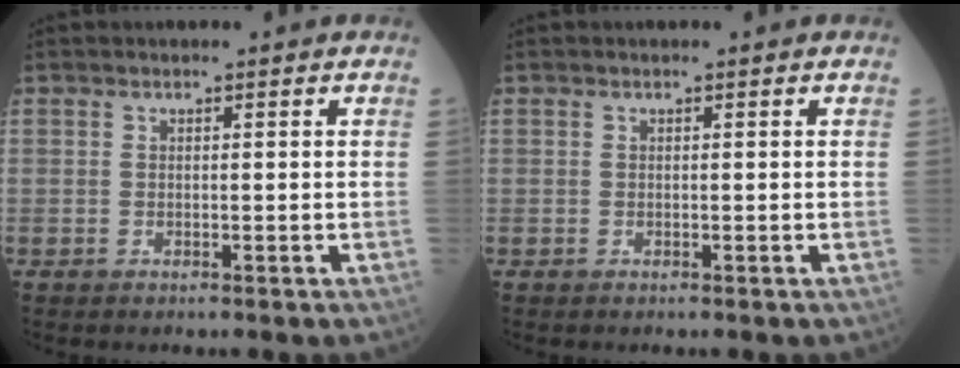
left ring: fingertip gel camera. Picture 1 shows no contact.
{"total": 0.0}